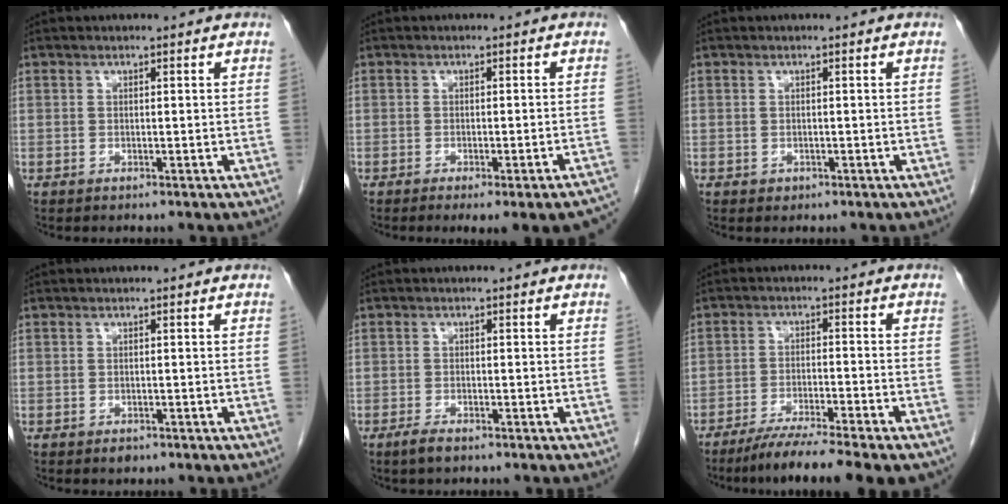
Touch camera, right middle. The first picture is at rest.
{"total": 10.9, "force": [-9.3, 0.8, 5.5], "torque": [-0.031, -0.002, -0.104]}
{"total": 0.5, "force": [-0.2, 0.4, 0.1], "torque": [-0.005, 0.001, -0.002]}
{"total": 1.0, "force": [-0.7, 0.5, 0.6], "torque": [-0.008, 0.000, -0.007]}
{"total": 1.9, "force": [-1.4, 0.4, 1.2], "torque": [-0.032, -0.004, -0.025]}
{"total": 10.9, "force": [-8.6, 0.1, 6.7], "torque": [-0.099, -0.024, -0.135]}